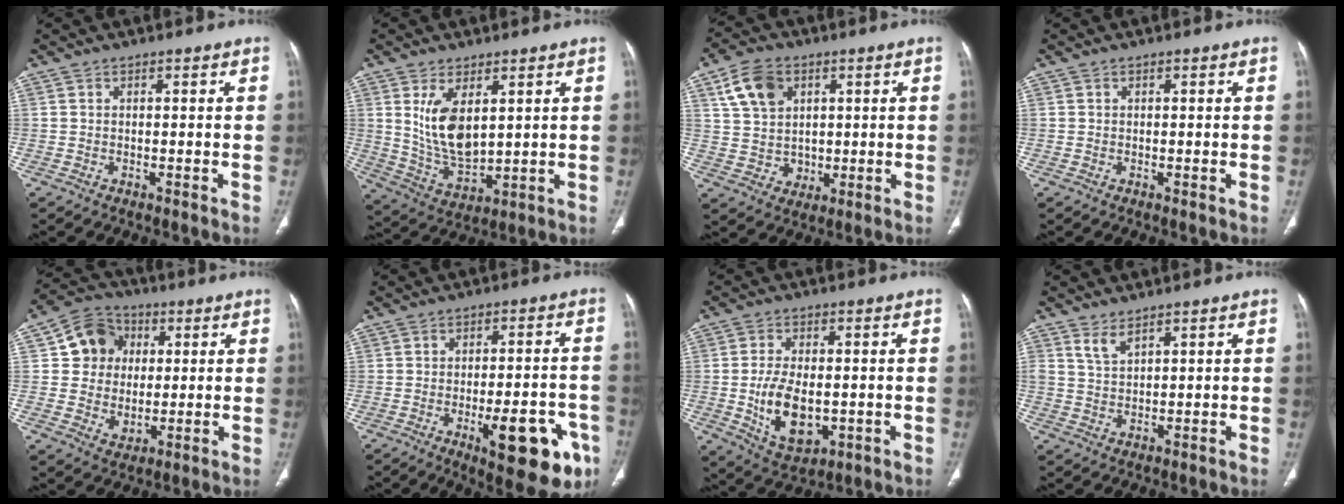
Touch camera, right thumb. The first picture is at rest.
{"total": 10.3, "force": [3.1, 5.2, 8.3], "torque": [-0.144, -0.027, 0.075]}
{"total": 10.5, "force": [3.9, 8.3, 5.1], "torque": [-0.069, -0.008, 0.082]}
{"total": 0.0}
{"total": 11.3, "force": [2.3, 10.1, 4.6], "torque": [-0.033, -0.002, 0.037]}
{"total": 15.9, "force": [-6.5, 5.6, 13.4], "torque": [-0.131, 0.024, -0.073]}
{"total": 11.1, "force": [-1.5, 6.4, 8.9], "torque": [-0.147, -0.009, -0.011]}
{"total": 2.7, "force": [2.1, 0.8, 1.5], "torque": [-0.031, -0.015, 0.050]}